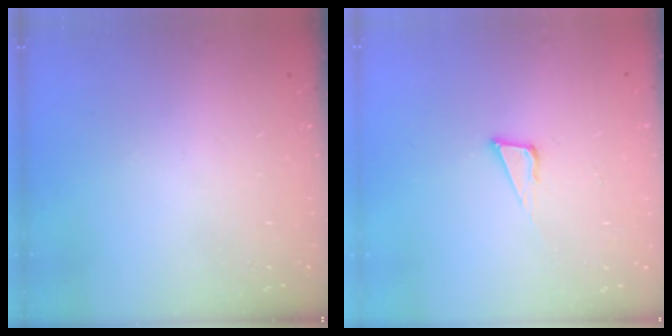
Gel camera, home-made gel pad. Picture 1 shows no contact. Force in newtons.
{"total": 6.1, "press": 5.5, "slide": 2.7}